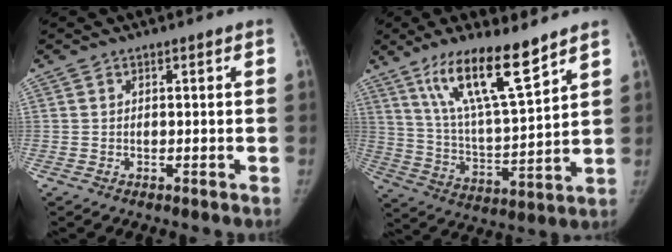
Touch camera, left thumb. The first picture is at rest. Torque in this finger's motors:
{"motor_torque": [0.45, 0.42, 1.45, -1.33, 0.12]}